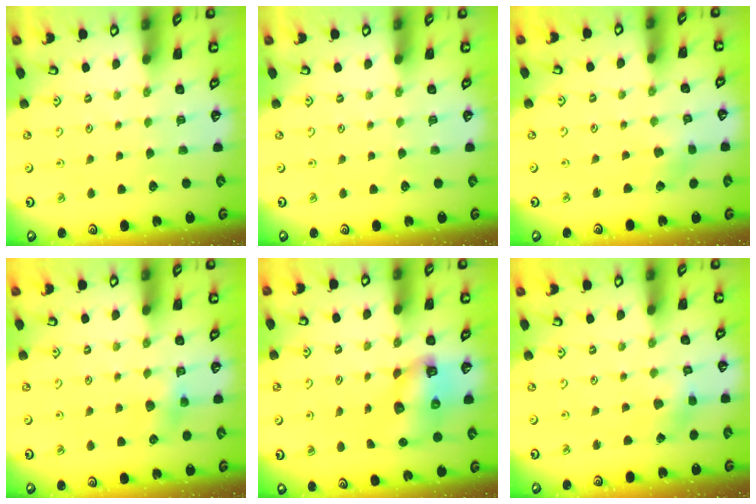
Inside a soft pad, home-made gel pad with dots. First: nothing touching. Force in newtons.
{"total": 0.0}
{"total": 2.4, "press": 2.4, "slide": 0.2}
{"total": 5.3, "press": 5.3, "slide": 0.6}
{"total": 9.9, "press": 9.8, "slide": 1.3}
{"total": 2.8, "press": 2.8, "slide": 0.3}